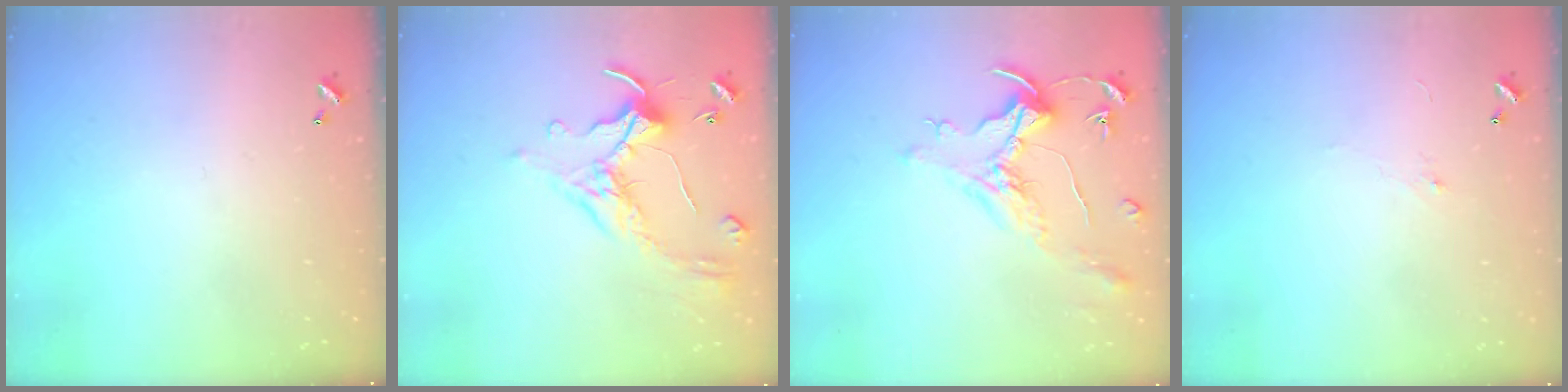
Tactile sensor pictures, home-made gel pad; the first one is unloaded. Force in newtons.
{"total": 1.4, "press": 1.2, "slide": 0.7}
{"total": 1.4, "press": 1.2, "slide": 0.7}
{"total": 0.7, "press": 0.4, "slide": 0.6}